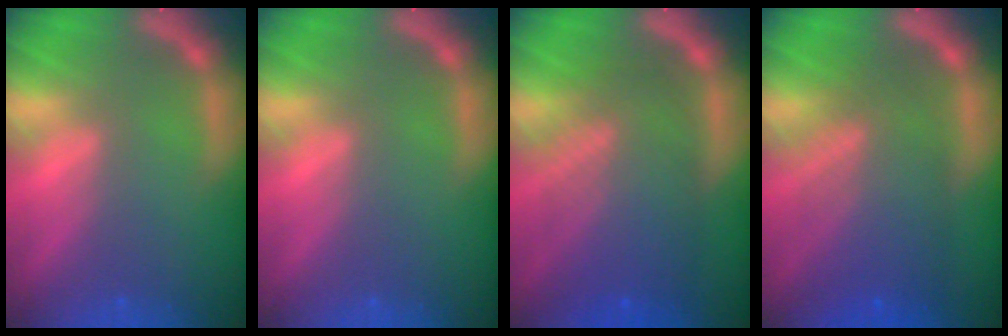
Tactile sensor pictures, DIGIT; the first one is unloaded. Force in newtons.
{"total": 0.0}
{"total": 9.0}
{"total": 8.1}